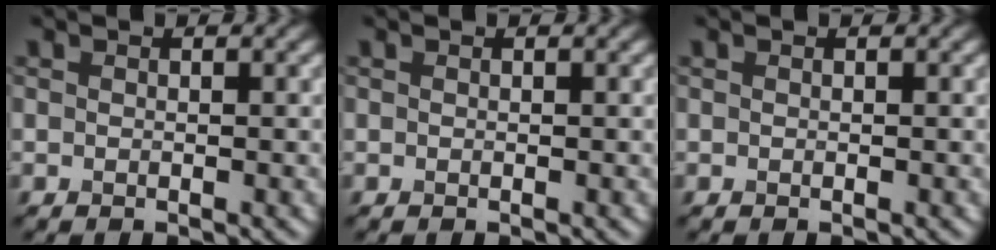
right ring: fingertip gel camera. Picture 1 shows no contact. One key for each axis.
{"total": 0.0}
{"total": 0.0}